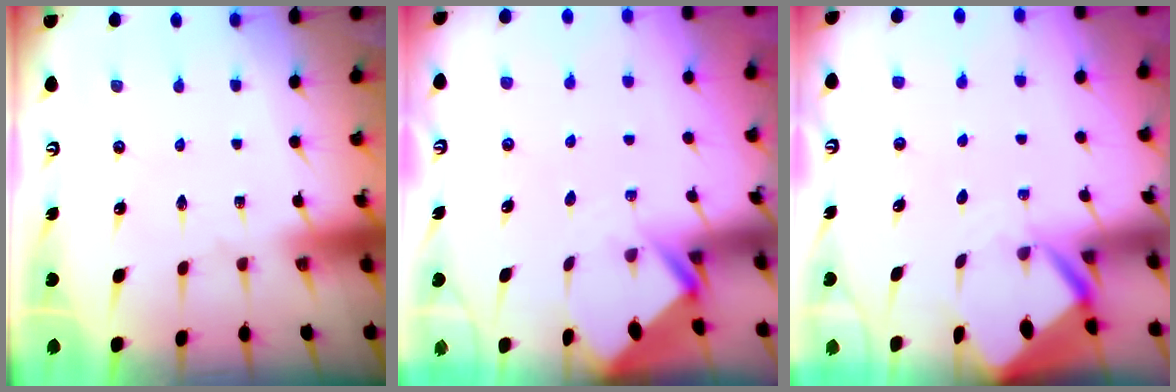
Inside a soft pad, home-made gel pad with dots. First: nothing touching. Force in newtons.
{"total": 2.9, "press": 2.9, "slide": 0.2}
{"total": 3.5, "press": 3.5, "slide": 0.2}